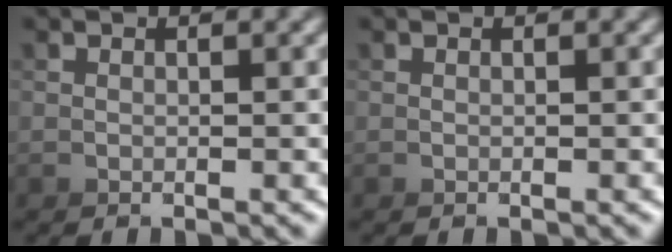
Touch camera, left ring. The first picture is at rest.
{"total": 0.0}